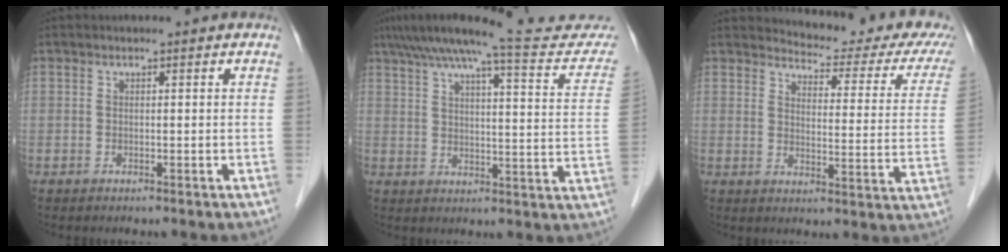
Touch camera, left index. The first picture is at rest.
{"total": 20.0, "force": [18.2, 1.8, 8.1], "torque": [-0.115, -0.015, 0.229]}
{"total": 16.2, "force": [15.2, 2.2, 5.0], "torque": [-0.051, -0.070, 0.158]}